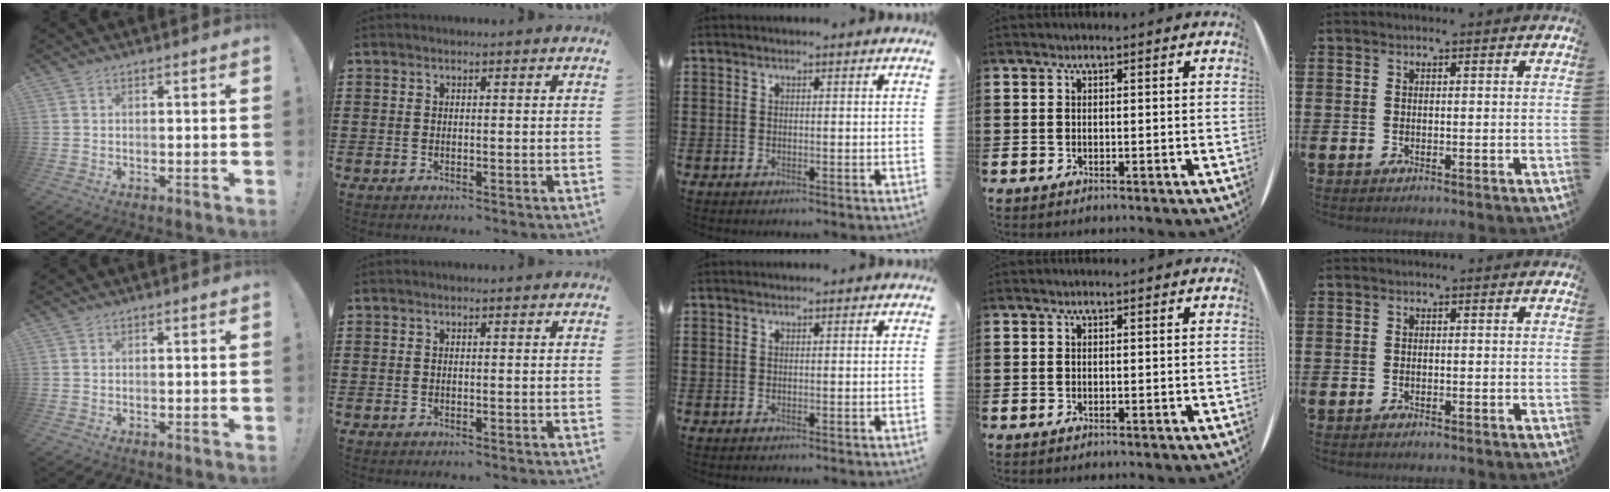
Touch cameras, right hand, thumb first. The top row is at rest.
{}